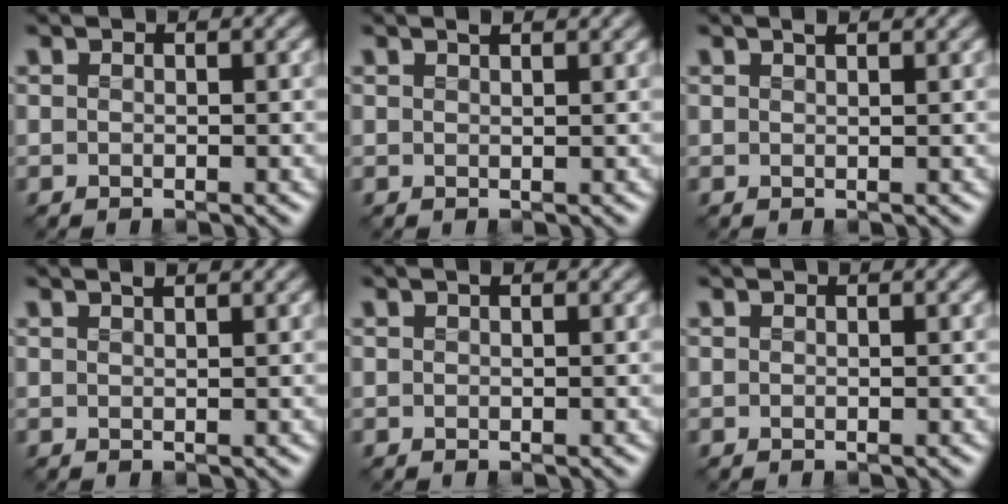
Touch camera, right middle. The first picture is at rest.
{"total": 1.2, "force": [1.0, 0.3, 0.7], "torque": [-0.011, -0.002, 0.009]}
{"total": 1.1, "force": [0.9, 0.3, 0.6], "torque": [-0.012, -0.003, 0.012]}
{"total": 1.6, "force": [1.1, 0.5, 0.9], "torque": [-0.006, 0.001, 0.006]}
{"total": 0.5, "force": [0.3, 0.2, 0.4], "torque": [-0.009, 0.000, 0.004]}
{"total": 0.0}